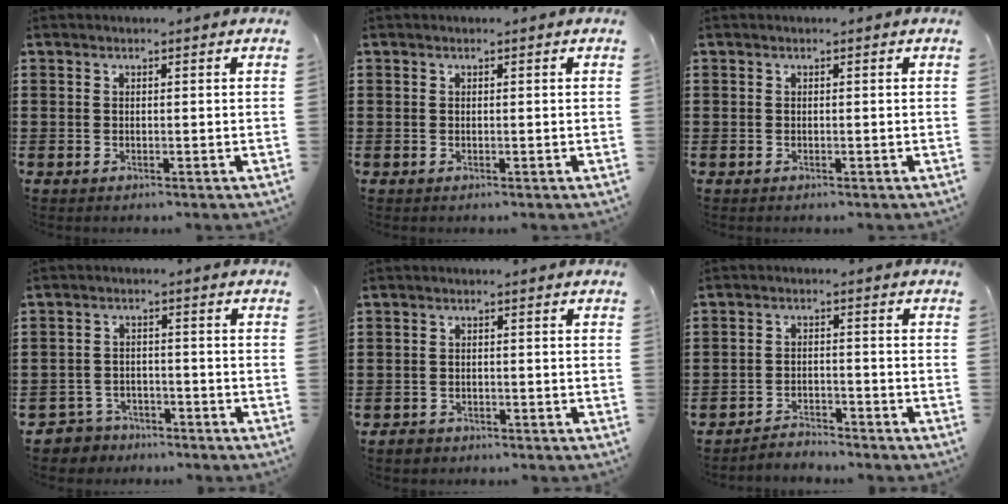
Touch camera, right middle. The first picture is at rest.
{"total": 0.0}
{"total": 0.0}
{"total": 3.4, "force": [-3.2, 1.0, -0.3], "torque": [-0.014, -0.002, -0.073]}
{"total": 1.2, "force": [-1.1, 0.6, 0.1], "torque": [-0.005, 0.002, -0.025]}
{"total": 3.1, "force": [-3.0, 0.3, -0.1], "torque": [-0.007, 0.002, -0.067]}